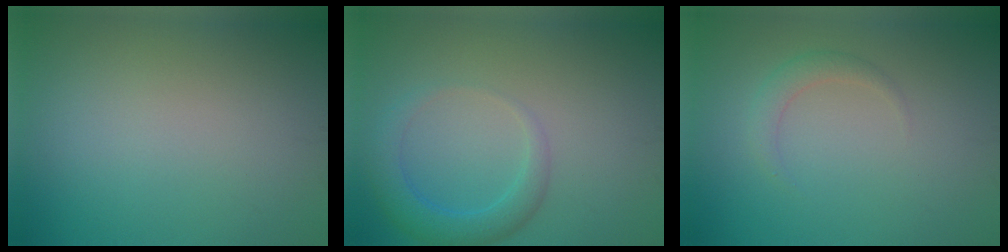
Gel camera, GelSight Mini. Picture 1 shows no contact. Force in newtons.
{"total": 3.3, "press": 3.3, "slide": 0.2}
{"total": 1.6, "press": 1.6, "slide": 0.1}